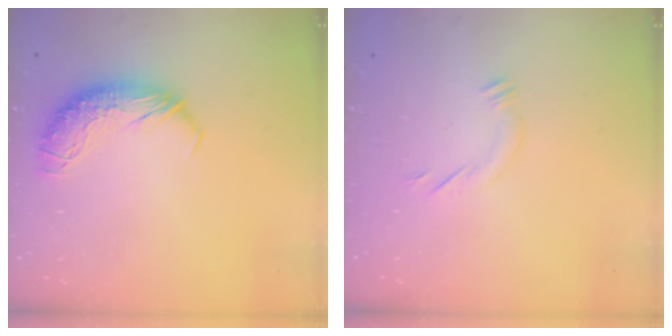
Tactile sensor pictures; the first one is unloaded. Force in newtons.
{"total": 5.4, "press": 5.3, "slide": 1.2}